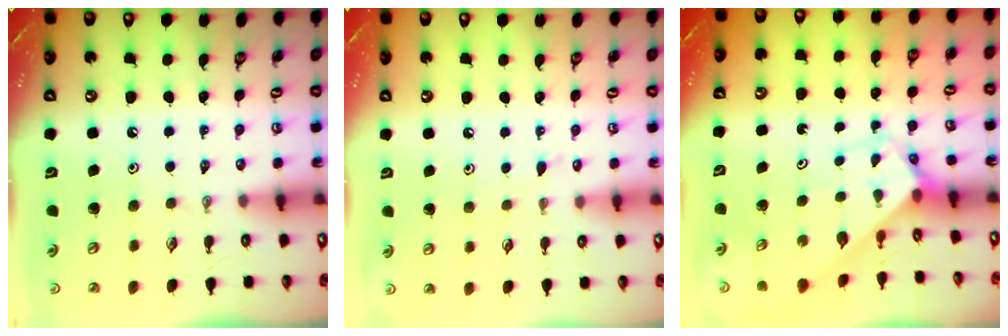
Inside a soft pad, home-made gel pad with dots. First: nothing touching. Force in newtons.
{"total": 3.0, "press": 2.9, "slide": 0.4}
{"total": 2.9, "press": 2.9, "slide": 0.2}